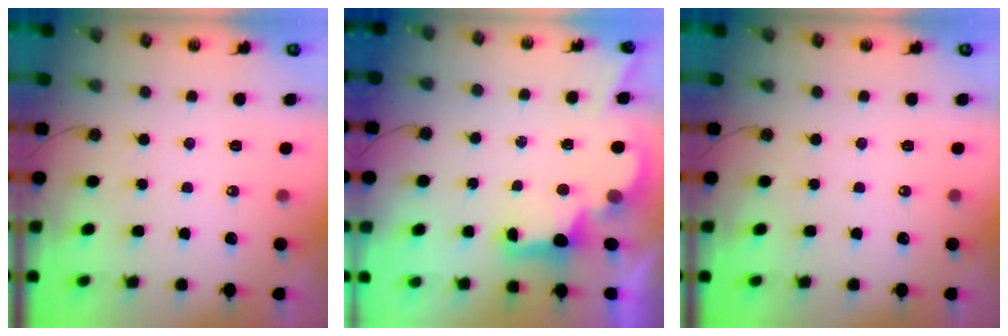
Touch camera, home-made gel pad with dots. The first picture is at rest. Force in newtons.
{"total": 2.8, "press": 2.7, "slide": 0.9}
{"total": 0.0}